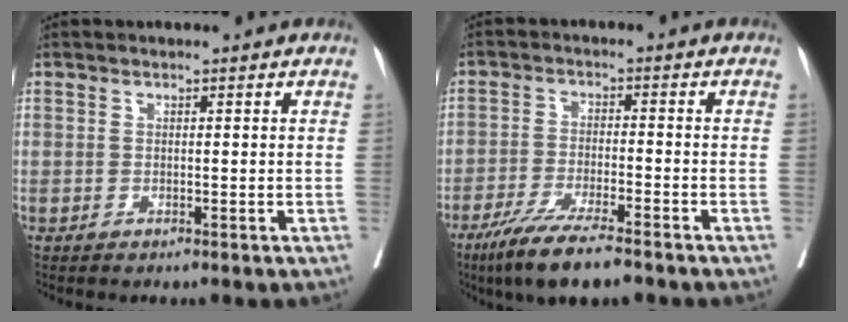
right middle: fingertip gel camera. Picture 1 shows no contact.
{"total": 10.0, "force": [-7.3, 1.2, 6.8], "torque": [-0.118, -0.024, -0.122]}